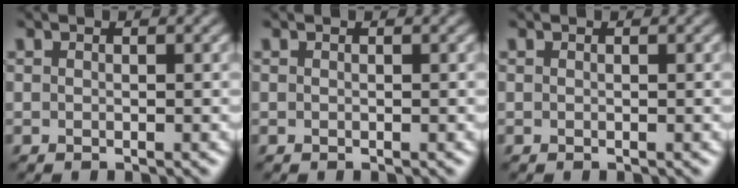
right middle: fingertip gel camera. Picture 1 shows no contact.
{"total": 0.0}
{"total": 0.0}